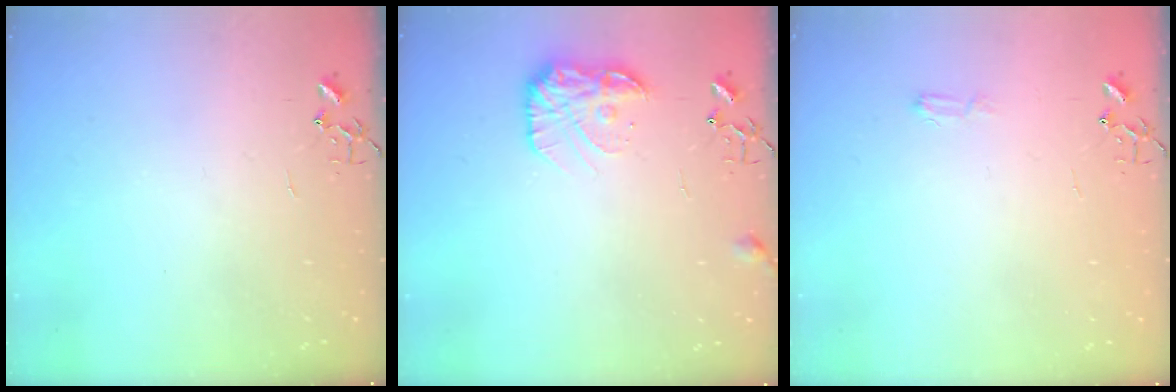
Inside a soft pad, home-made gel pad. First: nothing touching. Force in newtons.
{"total": 12.4, "press": 12.4, "slide": 0.5}
{"total": 4.3, "press": 4.3, "slide": 0.4}